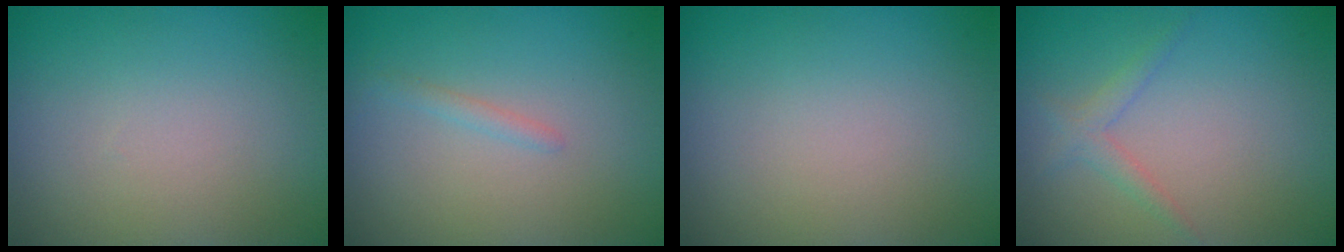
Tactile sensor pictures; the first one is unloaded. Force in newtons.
{"total": 0.7, "press": 0.7, "slide": 0.0}
{"total": 0.0}
{"total": 1.5, "press": 1.5, "slide": 0.1}